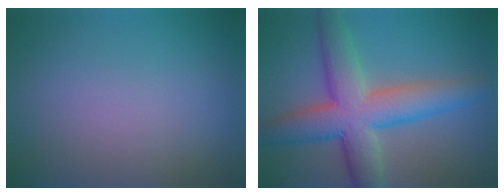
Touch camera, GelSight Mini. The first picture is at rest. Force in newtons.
{"total": 8.5, "press": 8.5, "slide": 0.2}